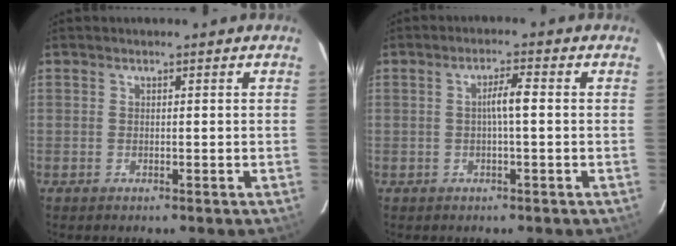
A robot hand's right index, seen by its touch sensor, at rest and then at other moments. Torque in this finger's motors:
{"motor_torque": [0.54, -0.08, 0.14, 0.07]}